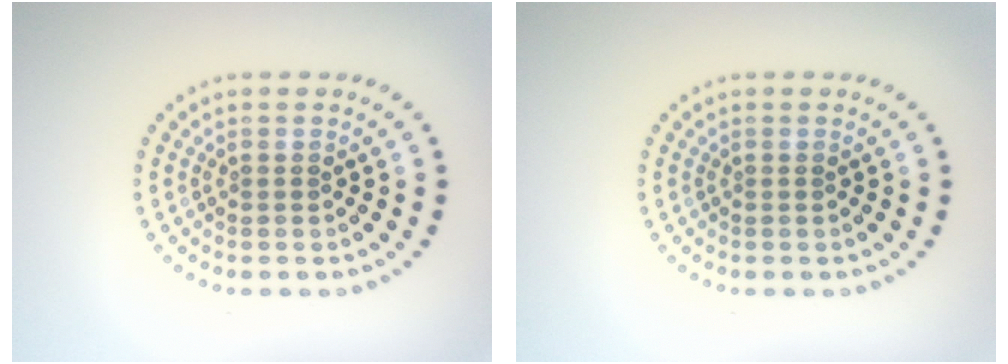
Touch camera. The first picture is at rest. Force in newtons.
{"total": 0.0}